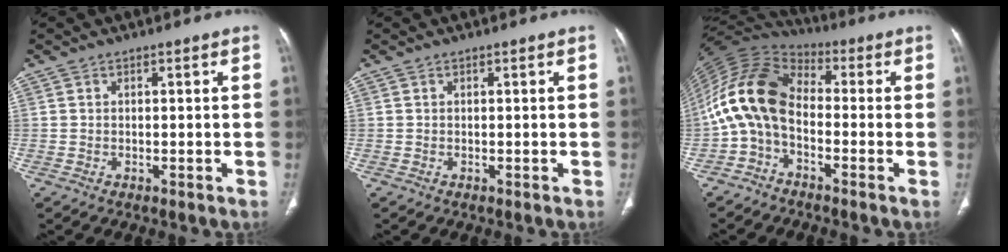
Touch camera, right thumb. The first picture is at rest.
{"total": 0.0}
{"total": 13.8, "force": [-2.2, 8.6, 10.6], "torque": [-0.208, 0.059, -0.059]}